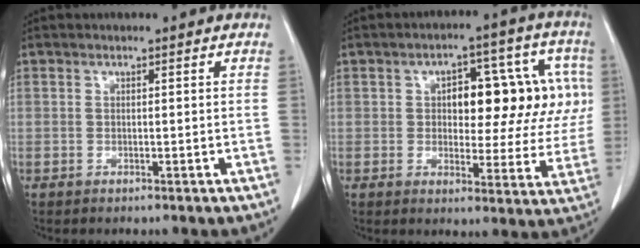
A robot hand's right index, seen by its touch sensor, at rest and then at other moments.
{"total": 13.6, "force": [2.4, 6.5, 11.7], "torque": [-0.139, 0.035, 0.036]}